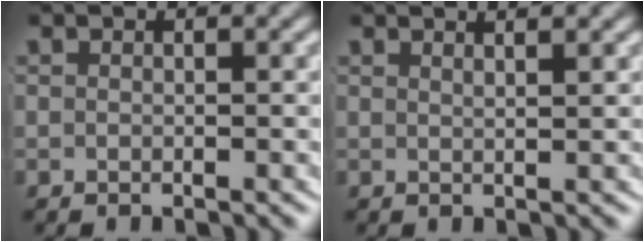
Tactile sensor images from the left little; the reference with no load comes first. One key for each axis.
{"total": 2.1, "fx": 1.6, "fy": -0.3, "fz": 1.4, "tx": -0.020, "ty": -0.003, "tz": 0.029}